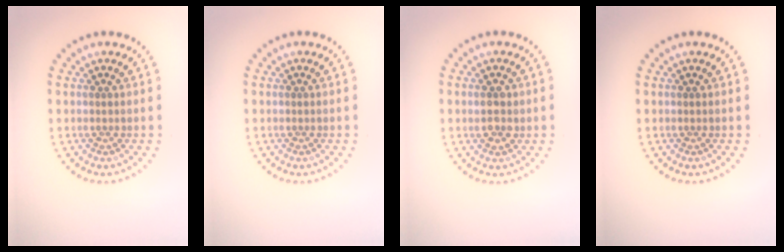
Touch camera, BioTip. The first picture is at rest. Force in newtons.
{"total": 0.0}
{"total": 2.1, "press": 2.0, "slide": 0.4}
{"total": 0.0}